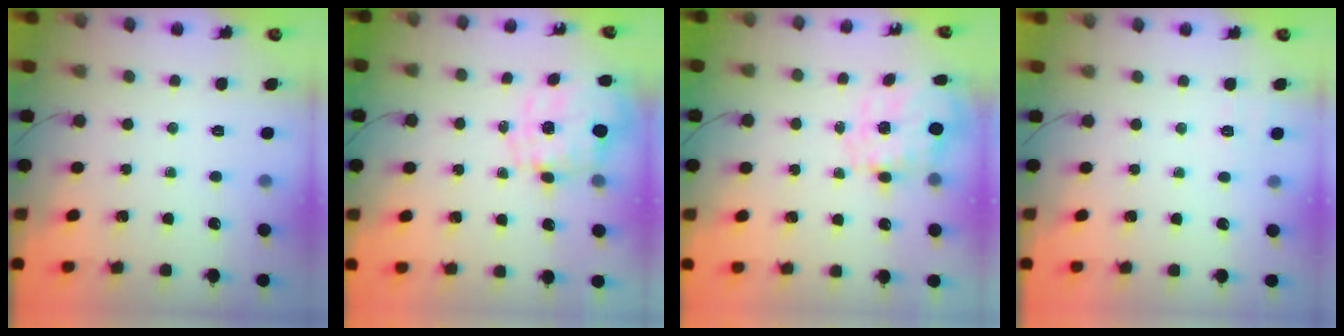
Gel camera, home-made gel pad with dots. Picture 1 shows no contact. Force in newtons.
{"total": 2.8, "press": 2.6, "slide": 1.0}
{"total": 7.9, "press": 7.8, "slide": 1.0}
{"total": 6.4, "press": 6.1, "slide": 1.9}